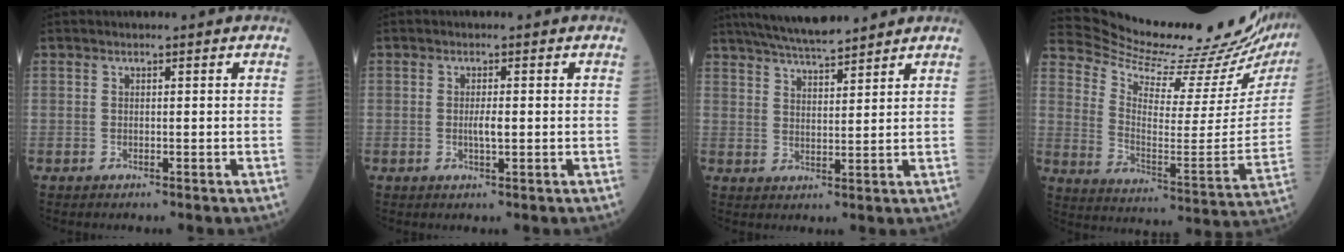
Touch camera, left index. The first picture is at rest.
{"total": 1.9, "force": [-0.1, 0.3, 1.9], "torque": [-0.038, 0.000, -0.002]}
{"total": 9.8, "force": [8.8, 1.0, 4.2], "torque": [-0.075, 0.021, 0.150]}
{"total": 26.8, "force": [25.4, 2.5, 8.1], "torque": [-0.142, -0.110, 0.338]}